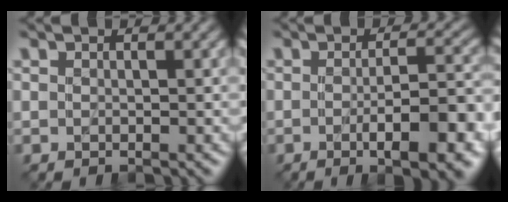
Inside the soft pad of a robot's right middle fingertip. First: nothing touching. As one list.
[{"total": 7.8, "force": [-2.4, 2.3, 7.1], "torque": [-0.088, -0.001, -0.027]}]